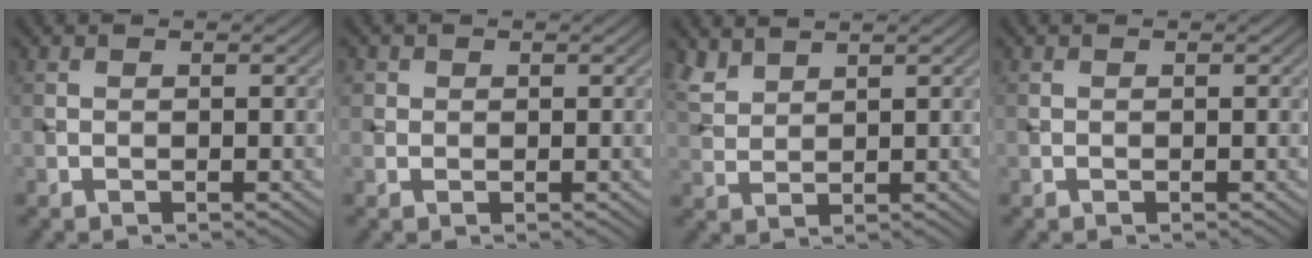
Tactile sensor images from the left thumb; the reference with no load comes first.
{"total": 1.2, "force": [0.4, 1.1, 0.3], "torque": [-0.004, -0.002, 0.006]}
{"total": 3.2, "force": [2.7, 1.1, 1.4], "torque": [-0.039, 0.003, 0.065]}
{"total": 0.0}